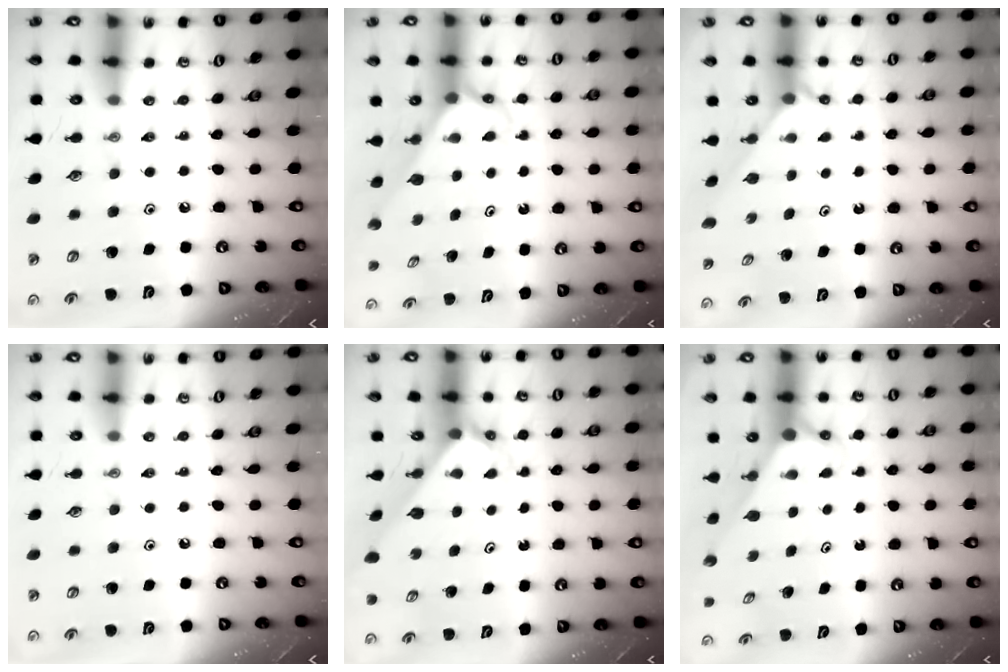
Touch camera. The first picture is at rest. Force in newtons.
{"total": 2.7, "press": 2.7, "slide": 0.1}
{"total": 2.4, "press": 2.4, "slide": 0.2}
{"total": 0.0}
{"total": 2.2, "press": 2.2, "slide": 0.2}
{"total": 2.8, "press": 2.8, "slide": 0.0}